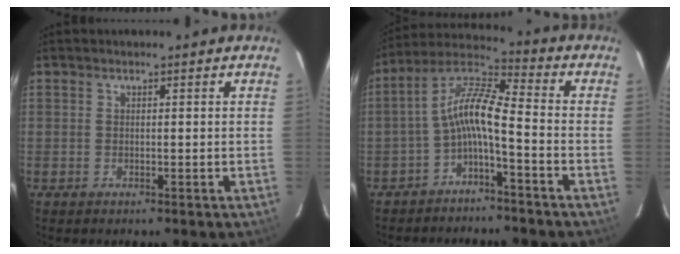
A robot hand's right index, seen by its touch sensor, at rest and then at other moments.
{"total": 8.6, "force": [-3.3, 1.6, 7.7], "torque": [-0.178, 0.022, -0.067]}